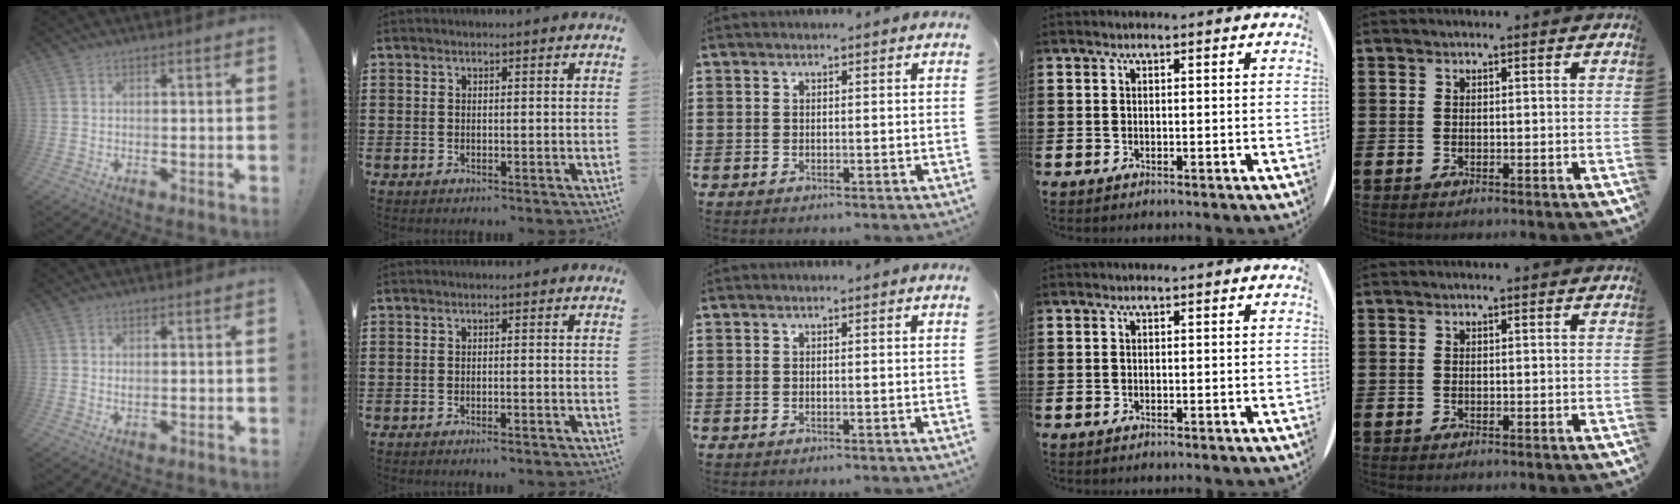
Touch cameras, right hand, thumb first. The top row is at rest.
{"thumb": {"total": 0.6, "force": [0.2, 0.5, 0.4], "torque": [-0.003, -0.001, 0.002]}, "index": {"total": 0.9, "force": [-0.8, 0.0, 0.5], "torque": [-0.010, -0.002, -0.015]}}